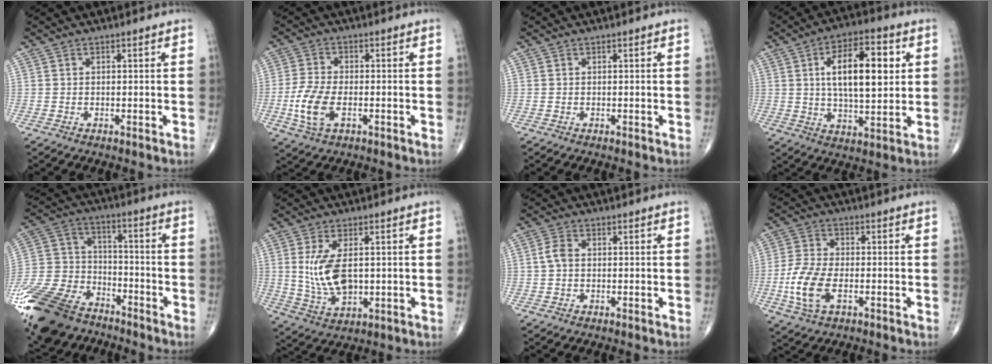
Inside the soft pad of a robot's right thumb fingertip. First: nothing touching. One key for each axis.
{"total": 8.0, "fx": -2.1, "fy": 4.2, "fz": 6.5, "tx": -0.147, "ty": 0.003, "tz": -0.041}
{"total": 0.0}
{"total": 15.6, "fx": 3.3, "fy": 6.7, "fz": 13.6, "tx": -0.200, "ty": 0.000, "tz": 0.053}
{"total": 23.7, "fx": -16.2, "fy": 13.6, "fz": 10.7, "tx": -0.262, "ty": 0.047, "tz": -0.293}
{"total": 9.6, "fx": 1.0, "fy": 5.0, "fz": 8.2, "tx": -0.161, "ty": -0.014, "tz": 0.032}
{"total": 2.7, "fx": 0.0, "fy": 1.8, "fz": 2.0, "tx": -0.043, "ty": 0.006, "tz": -0.003}
{"total": 9.3, "fx": -2.6, "fy": 4.8, "fz": 7.5, "tx": -0.169, "ty": 0.005, "tz": -0.051}